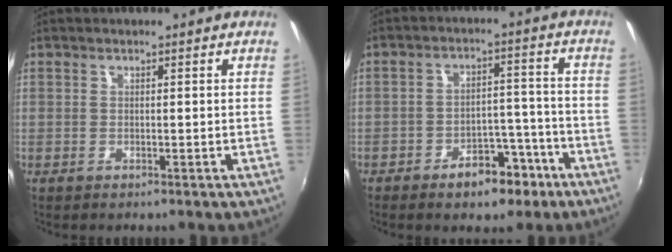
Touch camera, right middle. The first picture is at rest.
{"total": 8.6, "force": [-5.7, 4.6, 4.5], "torque": [-0.074, 0.022, -0.070]}